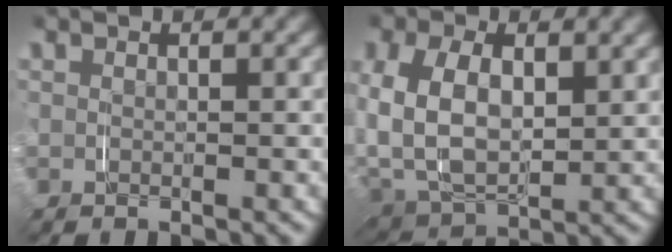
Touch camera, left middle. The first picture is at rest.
{"total": 4.5, "force": [0.9, 3.8, 2.3], "torque": [-0.062, -0.015, 0.011]}